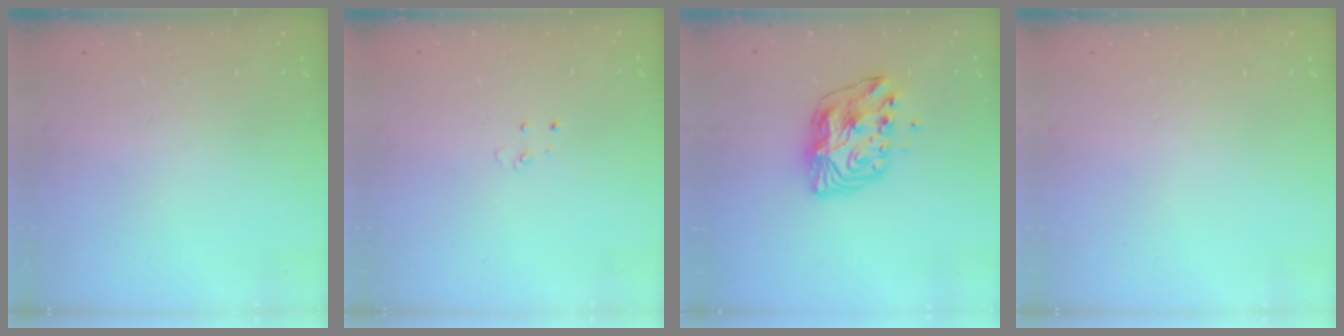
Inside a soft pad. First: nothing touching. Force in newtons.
{"total": 2.7, "press": 2.7, "slide": 0.2}
{"total": 10.2, "press": 10.2, "slide": 0.6}
{"total": 0.0}